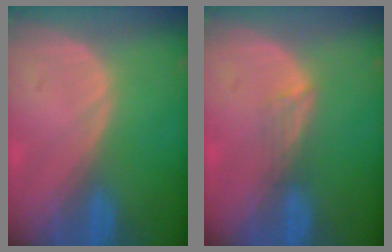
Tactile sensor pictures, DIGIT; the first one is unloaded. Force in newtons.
{"total": 2.0, "press": 1.6, "slide": 1.3}